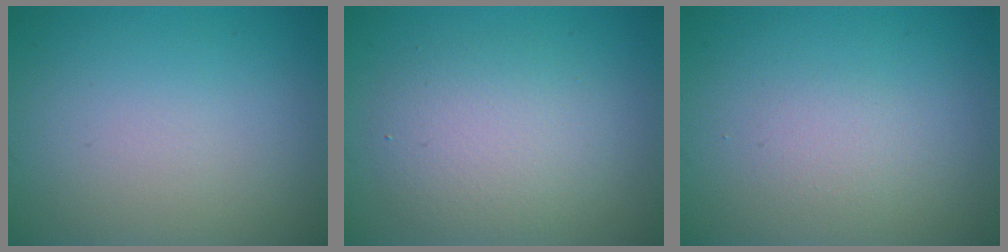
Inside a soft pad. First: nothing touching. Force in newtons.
{"total": 2.6, "press": 2.6, "slide": 0.3}
{"total": 1.1, "press": 1.1, "slide": 0.0}